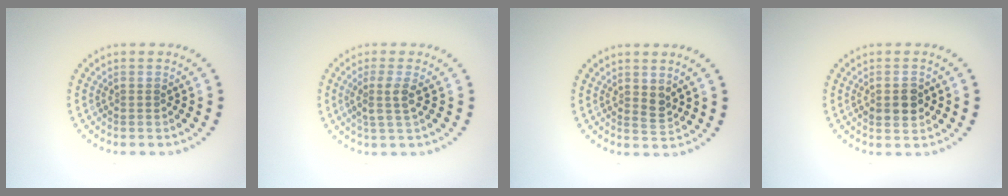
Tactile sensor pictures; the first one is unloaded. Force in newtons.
{"total": 2.2, "press": 1.8, "slide": 1.2}
{"total": 1.2, "press": 1.1, "slide": 0.5}
{"total": 2.7, "press": 2.7, "slide": 0.2}